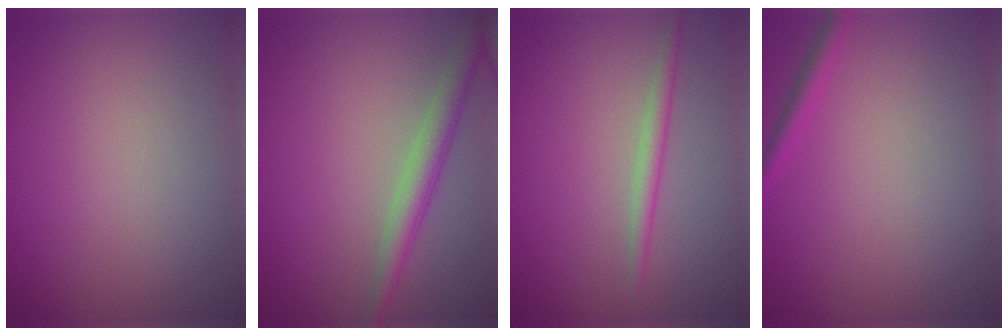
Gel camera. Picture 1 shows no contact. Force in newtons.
{"total": 2.9, "press": 2.9, "slide": 0.1}
{"total": 1.7, "press": 1.7, "slide": 0.0}
{"total": 1.3, "press": 1.3, "slide": 0.1}